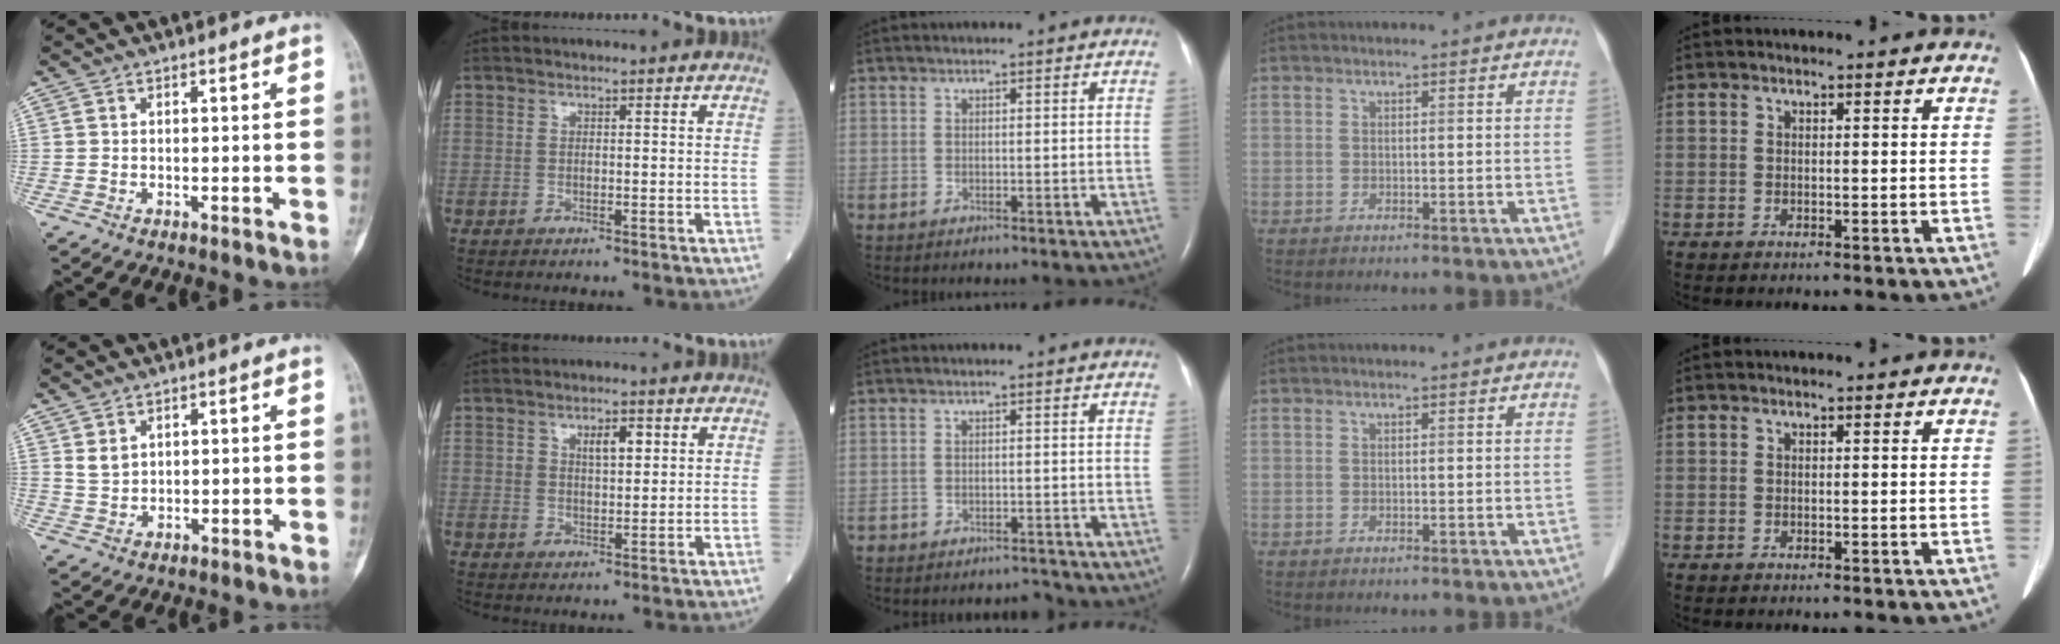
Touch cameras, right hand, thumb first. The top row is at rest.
{"thumb": {"total": 2.6, "force": [1.4, 1.8, 1.3], "torque": [-0.018, -0.010, 0.035]}, "index": {"total": 4.1, "force": [1.7, 1.9, 3.2], "torque": [-0.053, 0.004, 0.029]}, "middle": {"total": 2.1, "force": [-2.0, 0.6, -0.4], "torque": [0.009, -0.002, -0.030]}}